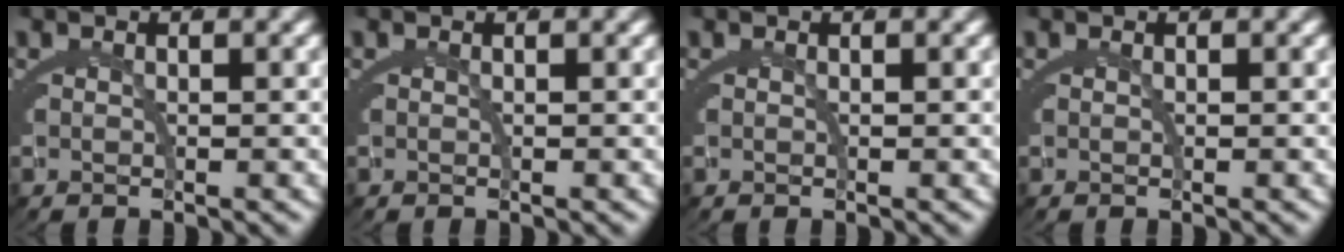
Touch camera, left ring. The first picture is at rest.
{"total": 0.0}
{"total": 0.0}
{"total": 0.0}